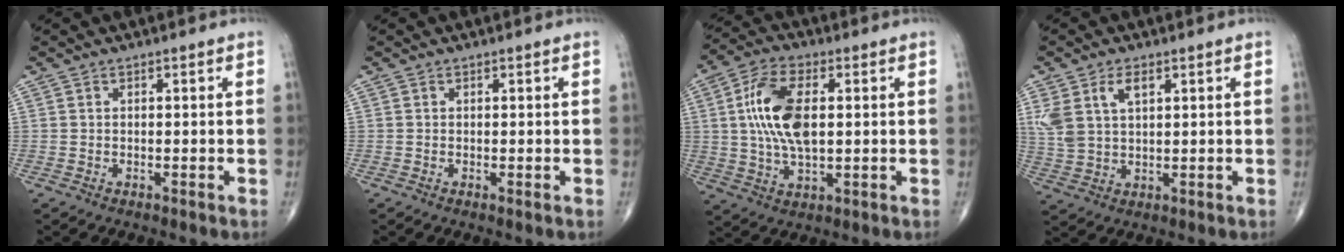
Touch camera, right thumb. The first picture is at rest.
{"total": 0.0}
{"total": 12.8, "force": [1.7, 6.3, 11.0], "torque": [-0.215, 0.005, 0.031]}
{"total": 7.3, "force": [3.1, 4.0, 5.3], "torque": [-0.114, -0.001, 0.068]}